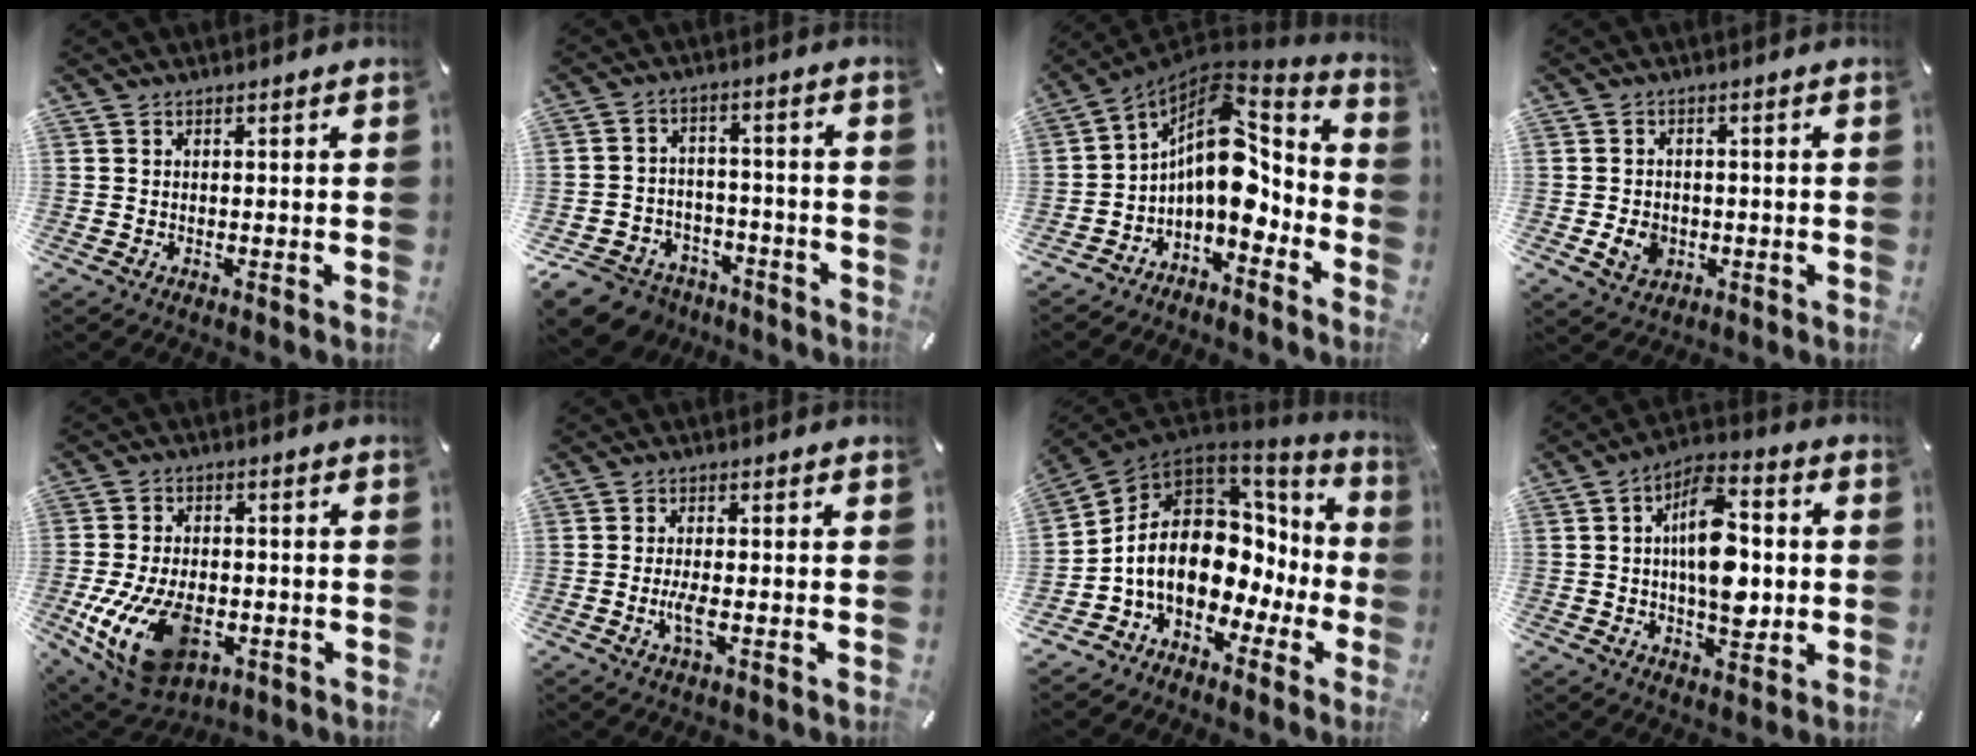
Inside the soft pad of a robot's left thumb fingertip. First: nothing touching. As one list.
[{"total": 8.9, "force": [-6.4, 5.8, 2.2], "torque": [-0.044, 0.038, -0.117]}, {"total": 14.0, "force": [0.7, 9.2, 10.6], "torque": [-0.192, -0.028, 0.008]}, {"total": 4.7, "force": [-0.9, 4.1, 2.3], "torque": [-0.035, -0.004, -0.020]}, {"total": 17.2, "force": [-4.9, 10.4, 12.7], "torque": [-0.252, 0.009, -0.074]}, {"total": 3.7, "force": [-0.9, 0.8, 3.5], "torque": [-0.079, -0.009, -0.020]}, {"total": 16.6, "force": [-0.2, 12.3, 11.1], "torque": [-0.222, -0.019, -0.003]}, {"total": 14.8, "force": [0.5, 8.1, 12.3], "torque": [-0.203, -0.004, 0.006]}]